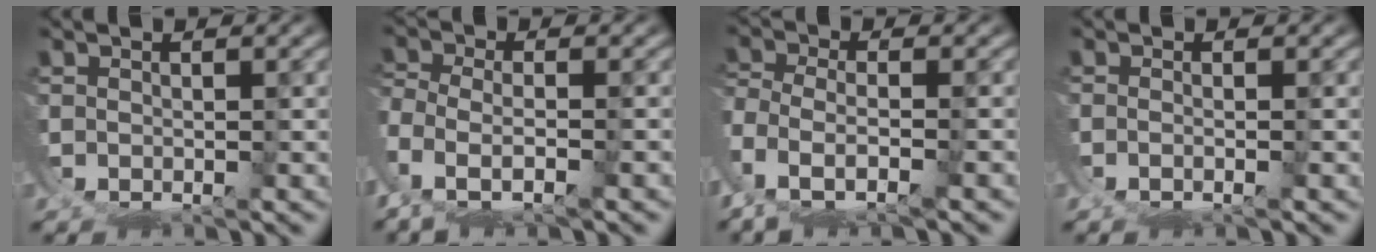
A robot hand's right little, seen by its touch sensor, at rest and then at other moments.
{"total": 3.6, "force": [-0.9, 1.9, 2.9], "torque": [-0.083, -0.026, -0.005]}
{"total": 4.0, "force": [-1.1, 2.3, 3.1], "torque": [-0.091, -0.032, -0.008]}
{"total": 1.4, "force": [-0.8, -0.1, 1.1], "torque": [-0.023, -0.009, -0.007]}